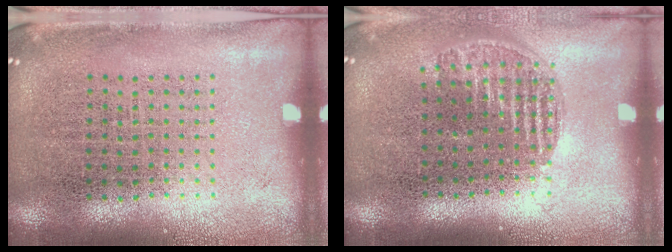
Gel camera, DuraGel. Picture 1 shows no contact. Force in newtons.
{"total": 1.2, "press": 1.0, "slide": 0.6}